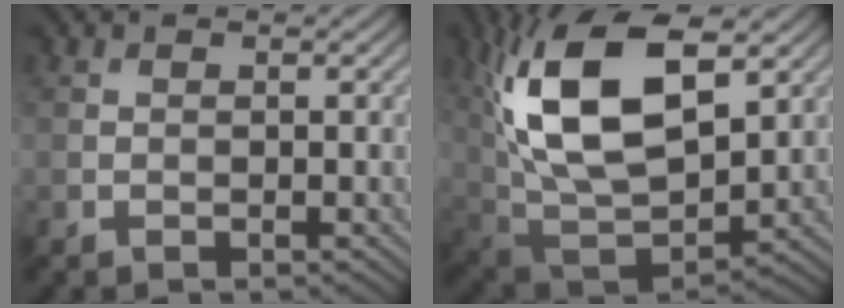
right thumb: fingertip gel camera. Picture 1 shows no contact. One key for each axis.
{"total": 16.0, "fx": 5.3, "fy": 8.2, "fz": 12.7, "tx": -0.265, "ty": 0.004, "tz": 0.103}